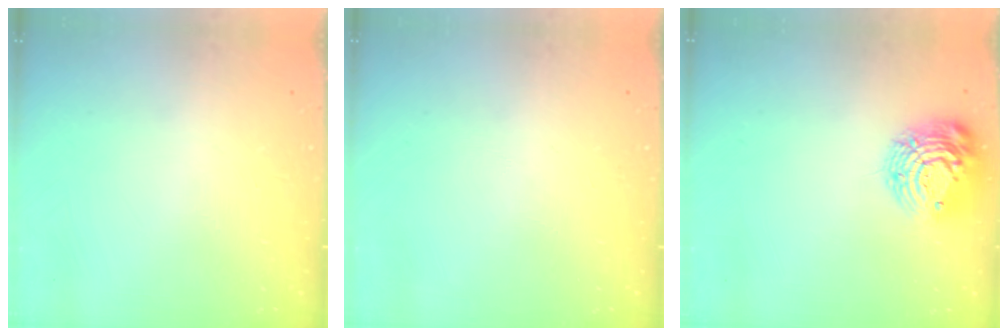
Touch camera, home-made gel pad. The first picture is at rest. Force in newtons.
{"total": 0.0}
{"total": 13.4, "press": 13.4, "slide": 0.9}